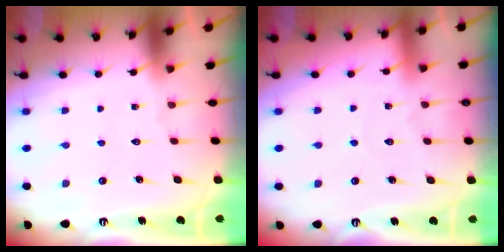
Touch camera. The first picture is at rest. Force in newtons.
{"total": 2.8, "press": 2.8, "slide": 0.3}